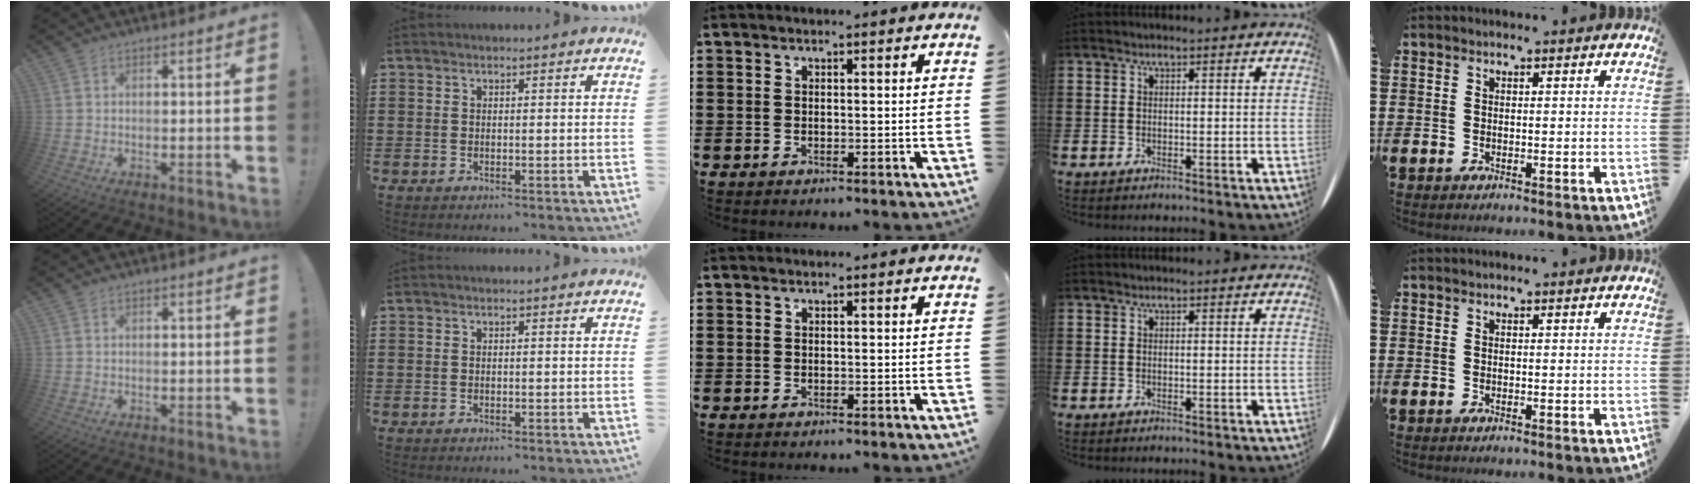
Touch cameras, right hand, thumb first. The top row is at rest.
{}